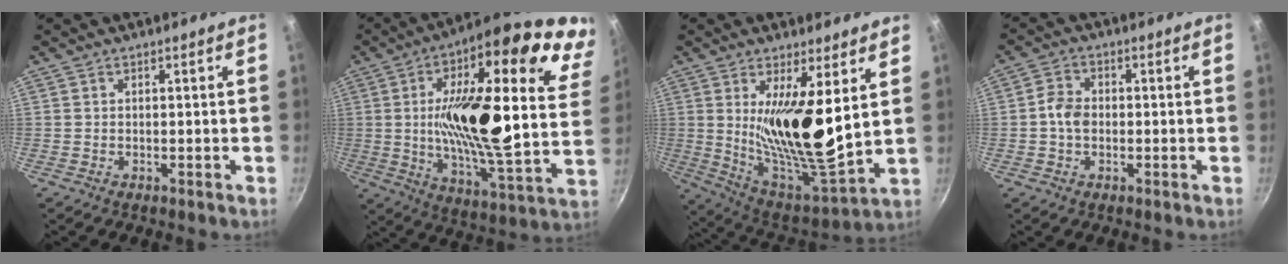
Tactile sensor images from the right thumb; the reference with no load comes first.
{"total": 31.9, "force": [12.5, 11.4, 27.1], "torque": [-0.423, -0.047, 0.195]}
{"total": 18.7, "force": [5.5, 5.4, 17.0], "torque": [-0.285, -0.072, 0.107]}
{"total": 4.4, "force": [-0.5, 3.3, 2.8], "torque": [-0.045, 0.014, -0.018]}